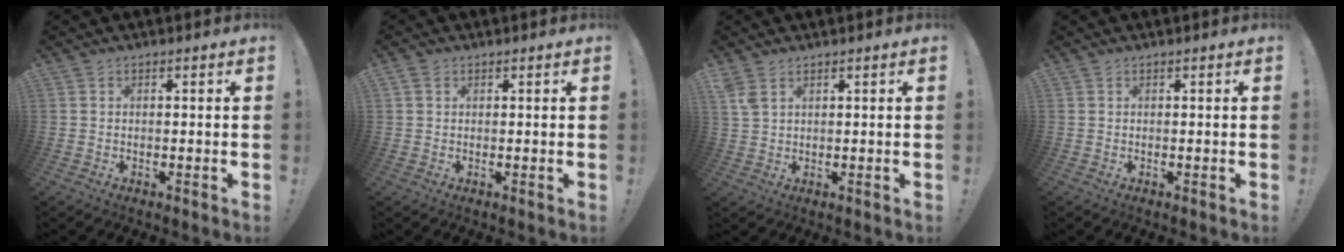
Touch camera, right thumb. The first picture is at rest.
{"total": 1.5, "force": [0.7, 1.1, 0.7], "torque": [-0.022, 0.006, 0.016]}
{"total": 3.7, "force": [2.2, 1.8, 2.3], "torque": [-0.036, -0.010, 0.041]}
{"total": 0.0}